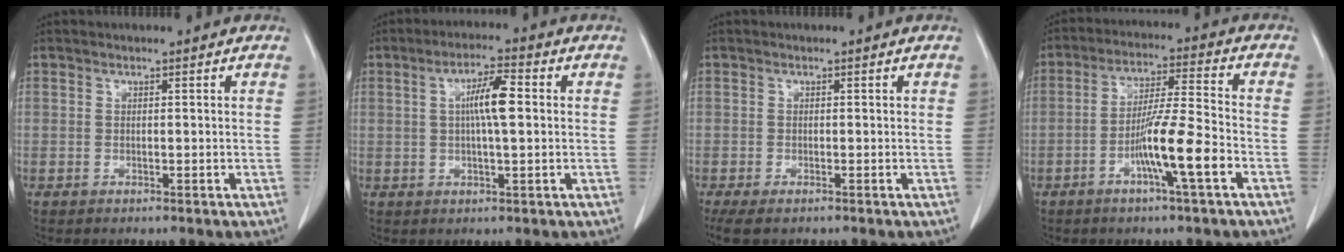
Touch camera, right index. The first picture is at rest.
{"total": 6.1, "force": [0.8, 0.8, 6.0], "torque": [-0.110, 0.009, 0.012]}
{"total": 3.8, "force": [-2.7, 1.3, 2.3], "torque": [-0.047, -0.013, -0.044]}
{"total": 9.8, "force": [-3.9, -0.2, 9.0], "torque": [-0.163, 0.000, -0.073]}